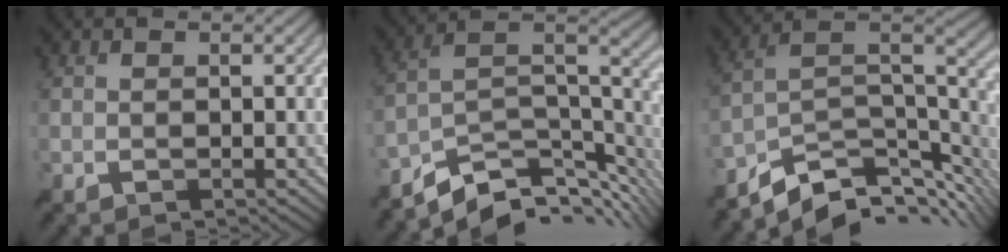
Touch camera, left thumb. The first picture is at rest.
{"total": 10.3, "force": [-6.7, 4.2, 6.6], "torque": [-0.123, 0.000, -0.116]}
{"total": 10.4, "force": [-6.6, 4.4, 6.8], "torque": [-0.130, 0.001, -0.111]}